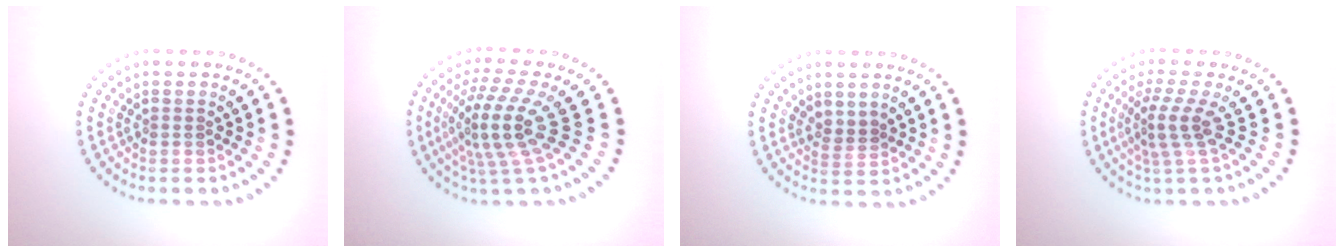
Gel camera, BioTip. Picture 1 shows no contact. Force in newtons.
{"total": 4.9, "press": 3.6, "slide": 3.3}
{"total": 1.3, "press": 1.1, "slide": 0.7}
{"total": 2.9, "press": 1.9, "slide": 2.1}